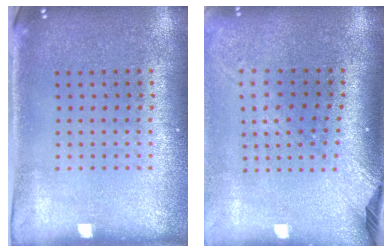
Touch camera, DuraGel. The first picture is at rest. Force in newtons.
{"total": 2.4, "press": 1.8, "slide": 1.6}